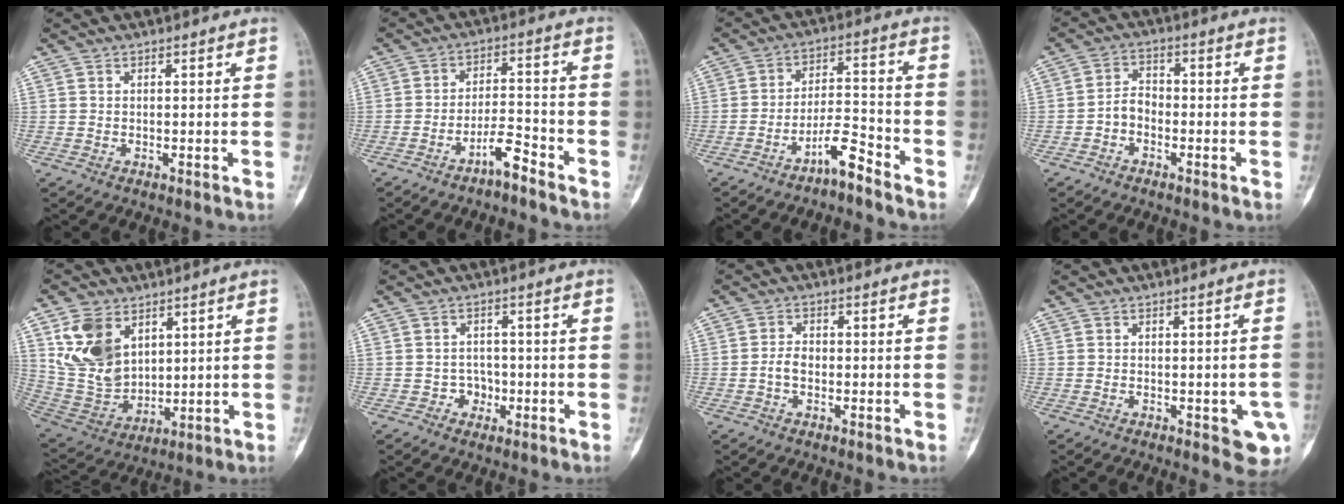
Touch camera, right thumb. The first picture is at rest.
{"total": 5.3, "force": [-4.0, 1.2, 3.3], "torque": [-0.055, 0.041, -0.071]}
{"total": 6.6, "force": [-5.0, 1.4, 4.1], "torque": [-0.069, 0.055, -0.090]}
{"total": 3.8, "force": [-1.6, 2.7, 2.2], "torque": [-0.027, 0.022, -0.039]}
{"total": 13.7, "force": [5.8, 9.4, 8.1], "torque": [-0.133, -0.027, 0.135]}
{"total": 3.1, "force": [-1.1, 2.7, 0.9], "torque": [0.010, 0.012, -0.020]}
{"total": 2.8, "force": [-0.7, 1.8, 2.0], "torque": [-0.036, 0.011, -0.017]}
{"total": 6.2, "force": [-1.8, 2.3, 5.4], "torque": [-0.045, 0.004, -0.015]}